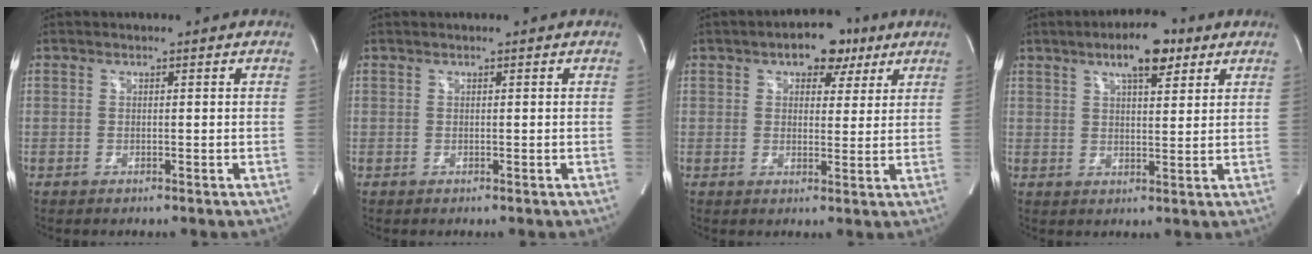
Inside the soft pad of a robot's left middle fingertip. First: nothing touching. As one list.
[{"total": 0.0}, {"total": 6.7, "force": [3.8, 3.9, 4.0], "torque": [-0.045, 0.021, 0.051]}, {"total": 8.0, "force": [4.8, 2.3, 5.9], "torque": [-0.101, 0.012, 0.075]}]